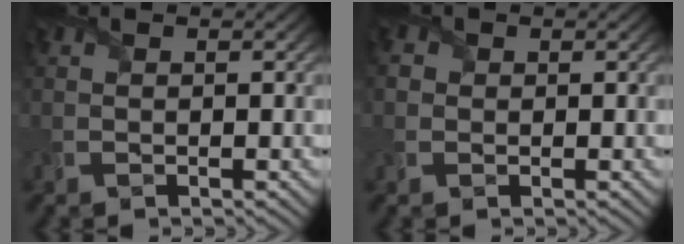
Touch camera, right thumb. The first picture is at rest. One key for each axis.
{"total": 1.6, "fx": 0.2, "fy": 1.5, "fz": 0.4, "tx": -0.015, "ty": -0.001, "tz": -0.002}